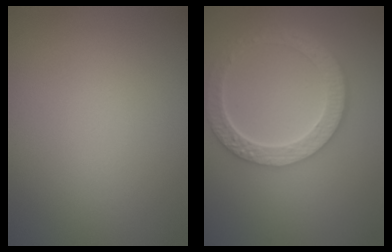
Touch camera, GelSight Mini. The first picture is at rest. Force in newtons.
{"total": 6.0, "press": 4.6, "slide": 3.9}